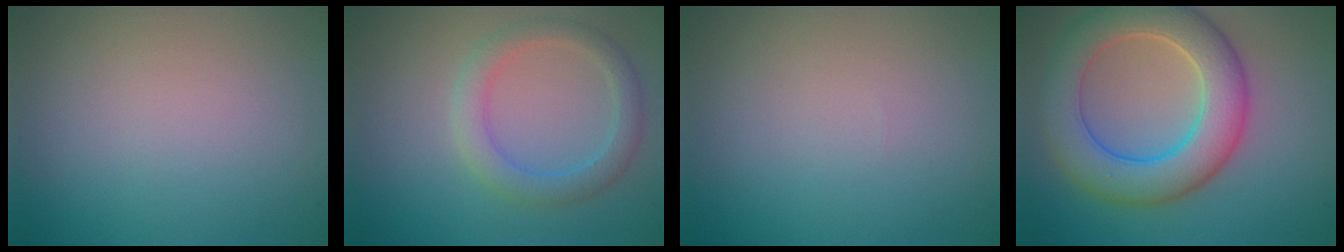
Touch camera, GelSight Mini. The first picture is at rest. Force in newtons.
{"total": 3.0, "press": 3.0, "slide": 0.1}
{"total": 0.0}
{"total": 7.7, "press": 7.7, "slide": 0.2}